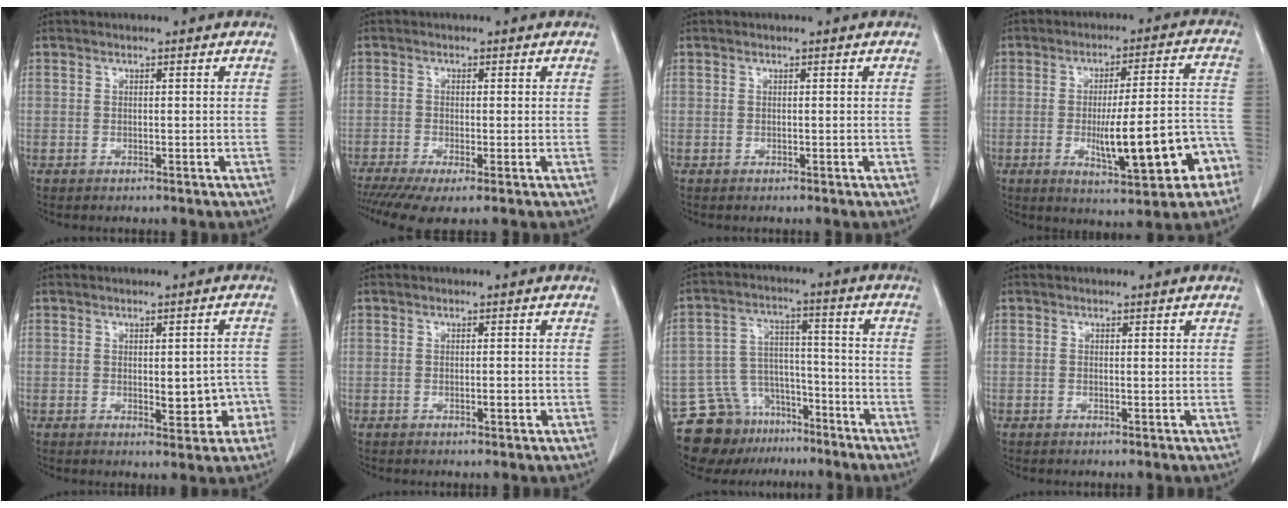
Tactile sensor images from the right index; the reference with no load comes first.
{"total": 6.3, "force": [-3.9, 1.1, 4.8], "torque": [-0.081, -0.013, -0.069]}
{"total": 0.0}
{"total": 14.8, "force": [-4.9, 2.7, 13.7], "torque": [-0.192, 0.015, -0.060]}
{"total": 5.4, "force": [-1.3, 2.5, 4.6], "torque": [-0.046, 0.008, -0.008]}
{"total": 1.1, "force": [-0.3, 0.3, 1.0], "torque": [-0.017, 0.001, -0.003]}
{"total": 11.6, "force": [-9.1, 6.8, 2.5], "torque": [-0.045, 0.044, -0.147]}
{"total": 0.0}